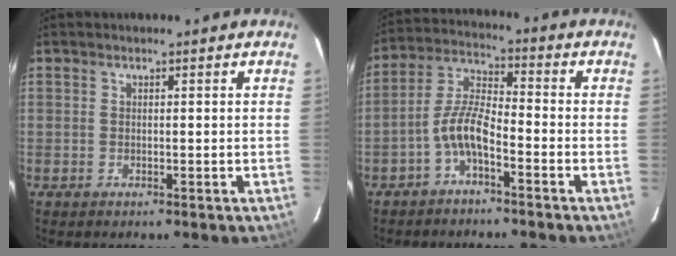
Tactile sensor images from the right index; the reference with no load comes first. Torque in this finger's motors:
{"motor_torque": [1.22, -0.59, 0.77, 0.18]}